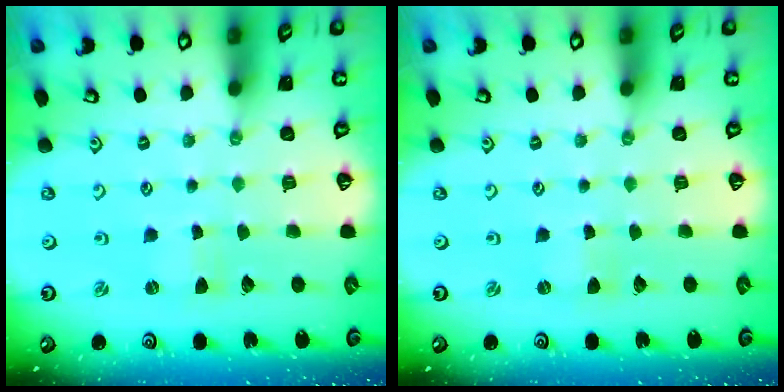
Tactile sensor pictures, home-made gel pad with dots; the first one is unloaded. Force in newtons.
{"total": 0.0}